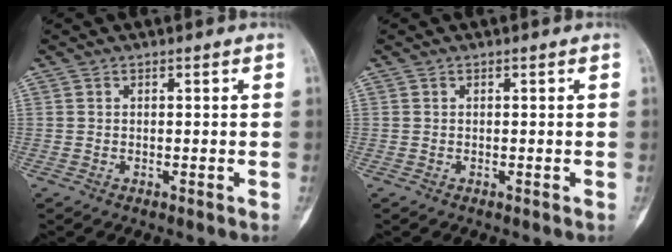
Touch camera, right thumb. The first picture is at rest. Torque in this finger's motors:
{"motor_torque": [0.12, 0.07, 0.38, 0.00, 0.02]}